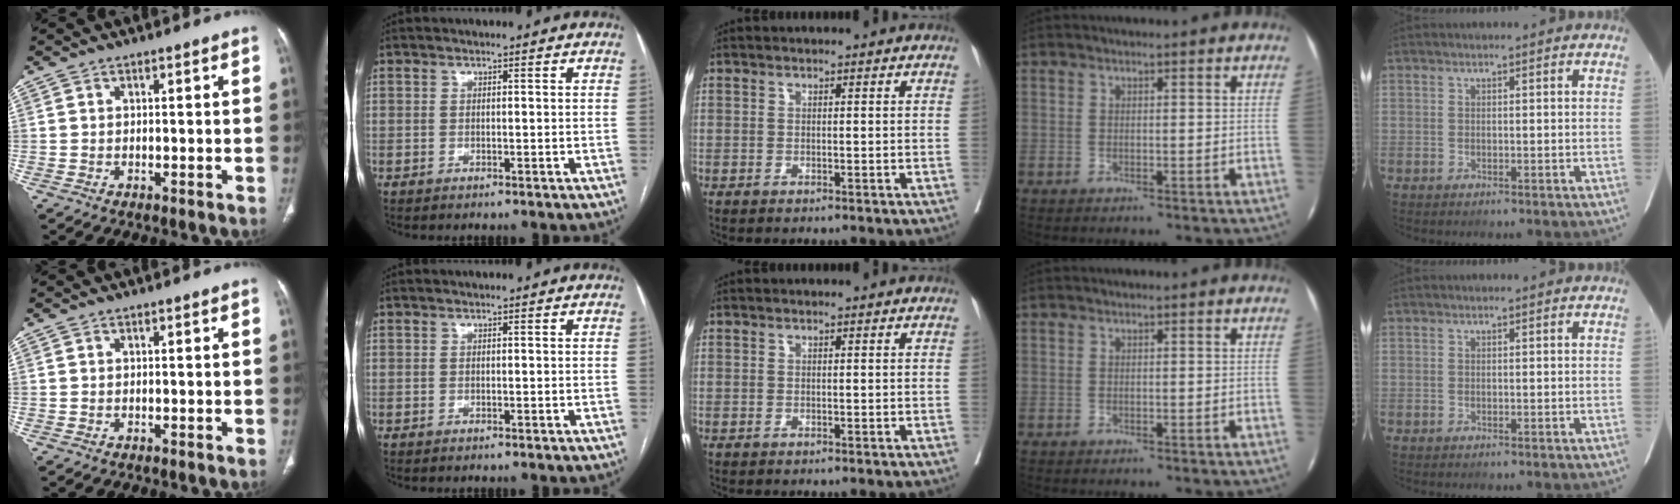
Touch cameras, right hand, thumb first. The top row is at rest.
{}